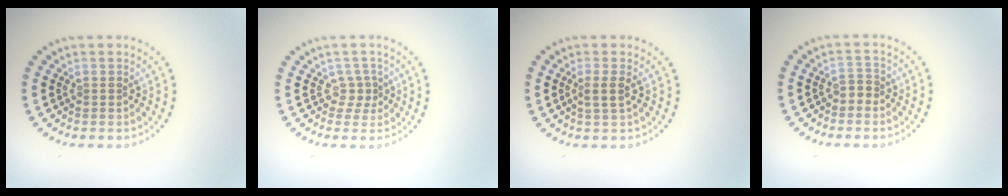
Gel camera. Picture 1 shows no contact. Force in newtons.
{"total": 1.4, "press": 0.9, "slide": 1.0}
{"total": 1.5, "press": 1.2, "slide": 0.8}
{"total": 1.0, "press": 0.8, "slide": 0.5}